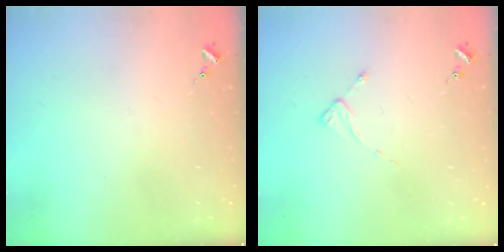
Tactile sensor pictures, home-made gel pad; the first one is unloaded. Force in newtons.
{"total": 2.4, "press": 2.4, "slide": 0.3}